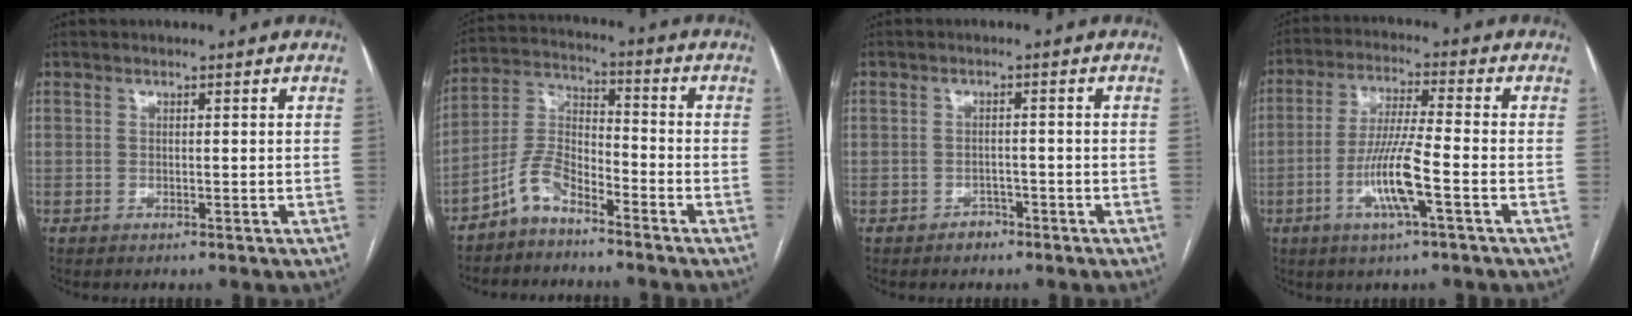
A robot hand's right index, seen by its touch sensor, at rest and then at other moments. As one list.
[{"total": 6.8, "force": [-5.2, 2.5, 3.7], "torque": [-0.084, 0.014, -0.109]}, {"total": 1.9, "force": [-1.3, 1.3, 0.3], "torque": [-0.003, 0.006, -0.021]}, {"total": 9.3, "force": [-3.2, 0.0, 8.7], "torque": [-0.174, -0.007, -0.064]}]